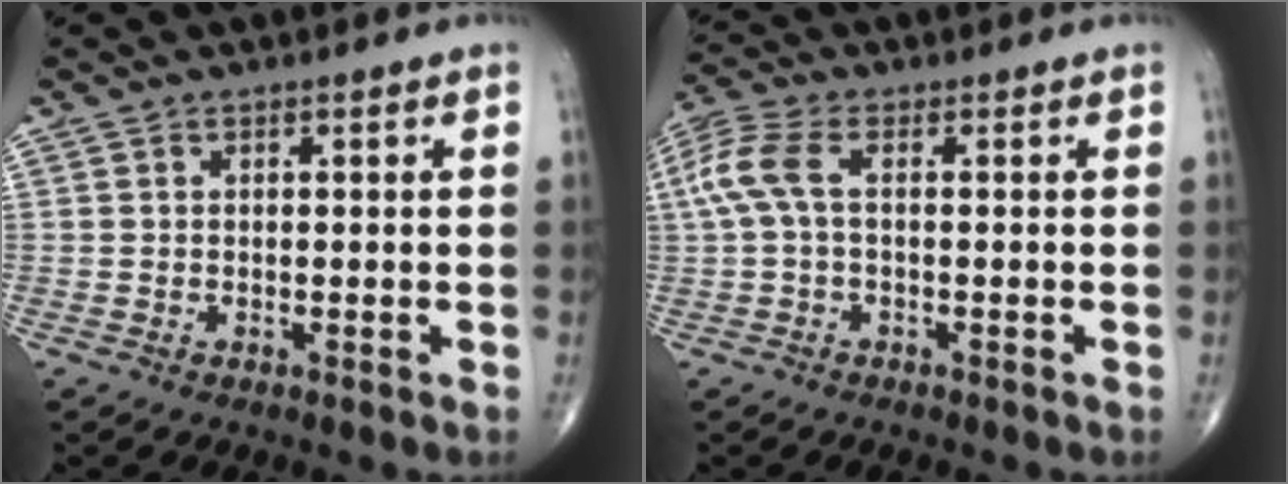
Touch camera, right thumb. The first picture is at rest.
{"total": 6.8, "force": [0.4, 3.1, 6.1], "torque": [-0.168, 0.025, 0.006]}